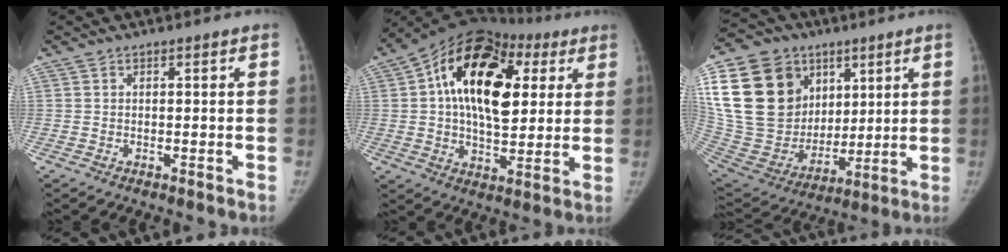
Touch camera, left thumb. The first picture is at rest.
{"total": 22.4, "force": [5.4, 13.4, 17.1], "torque": [-0.252, 0.014, 0.075]}
{"total": 29.2, "force": [10.1, 22.2, 16.0], "torque": [-0.319, 0.017, 0.204]}